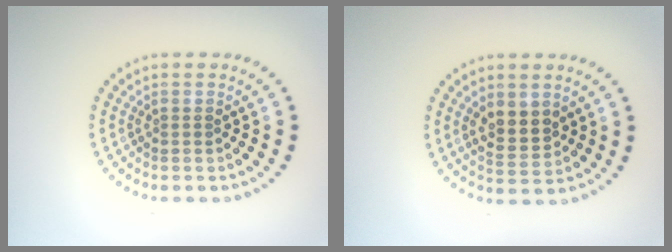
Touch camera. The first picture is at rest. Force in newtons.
{"total": 2.9, "press": 2.8, "slide": 0.8}